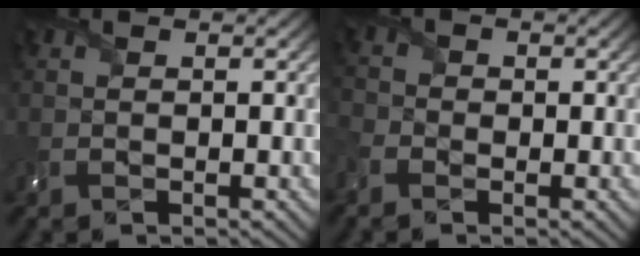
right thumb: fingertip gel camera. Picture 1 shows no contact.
{"total": 2.1, "force": [-1.5, 1.4, 0.4], "torque": [-0.027, -0.005, -0.040]}